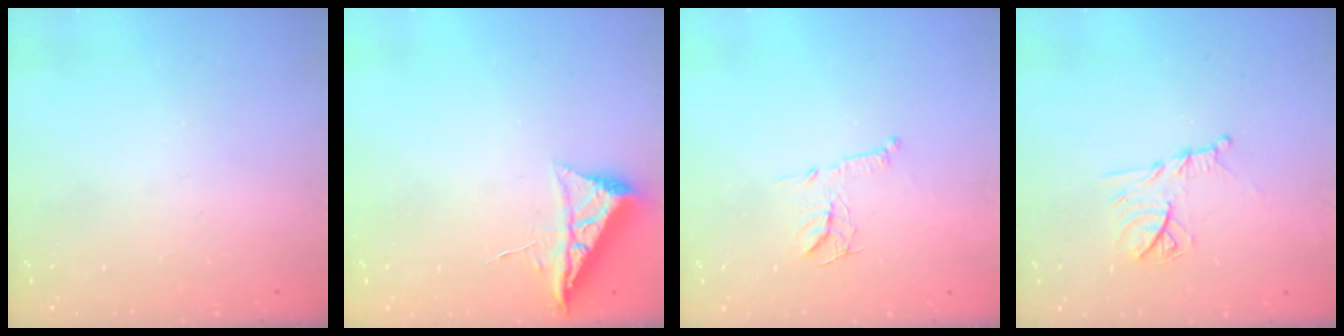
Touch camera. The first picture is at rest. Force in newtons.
{"total": 6.5, "press": 6.5, "slide": 0.8}
{"total": 9.7, "press": 9.7, "slide": 0.3}
{"total": 11.2, "press": 11.2, "slide": 0.5}